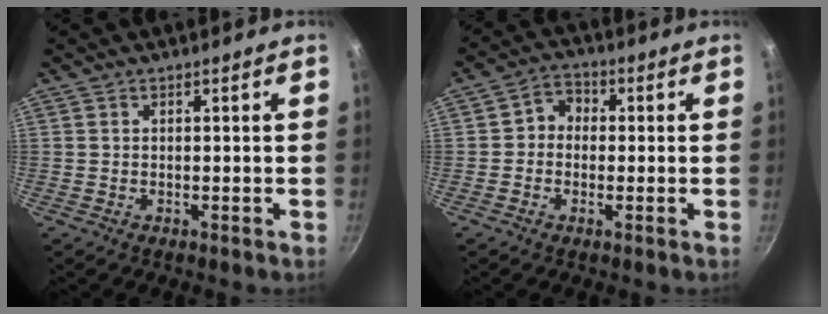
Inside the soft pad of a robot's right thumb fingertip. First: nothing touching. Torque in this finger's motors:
{"motor_torque": [-0.32, 0.40, -0.37, 0.04, 0.10]}